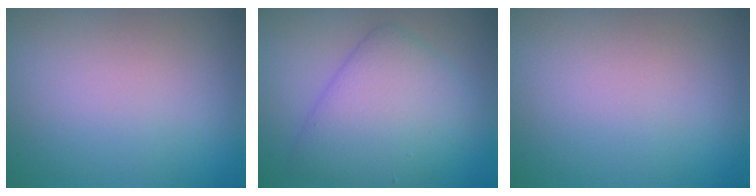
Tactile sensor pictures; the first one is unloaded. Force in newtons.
{"total": 6.2, "press": 6.2, "slide": 0.1}
{"total": 0.0}